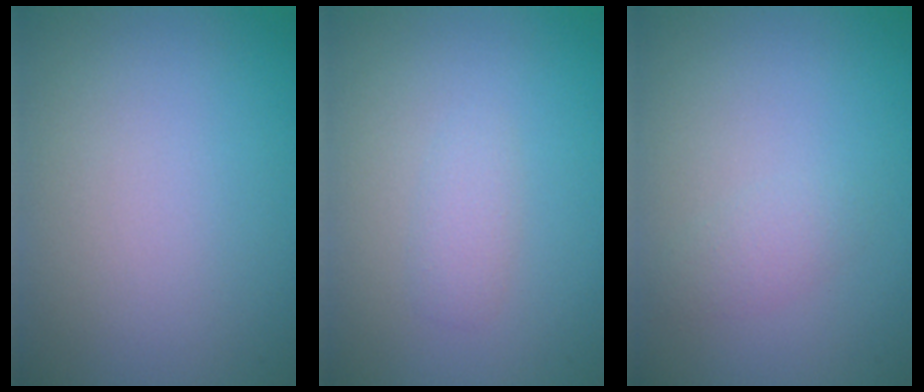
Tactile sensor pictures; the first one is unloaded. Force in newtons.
{"total": 1.2, "press": 1.2, "slide": 0.1}
{"total": 1.3, "press": 1.3, "slide": 0.0}